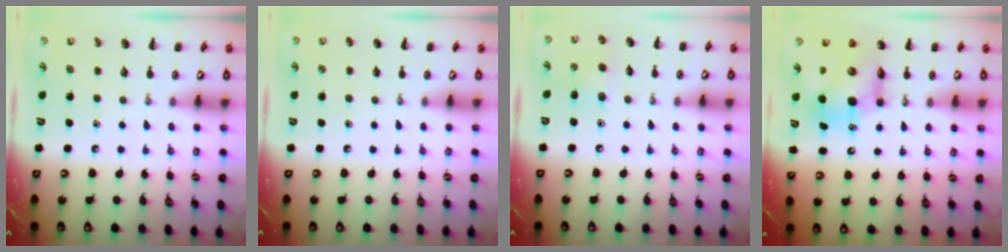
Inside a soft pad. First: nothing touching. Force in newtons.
{"total": 0.0}
{"total": 4.7, "press": 4.5, "slide": 1.1}
{"total": 9.0, "press": 8.6, "slide": 2.7}